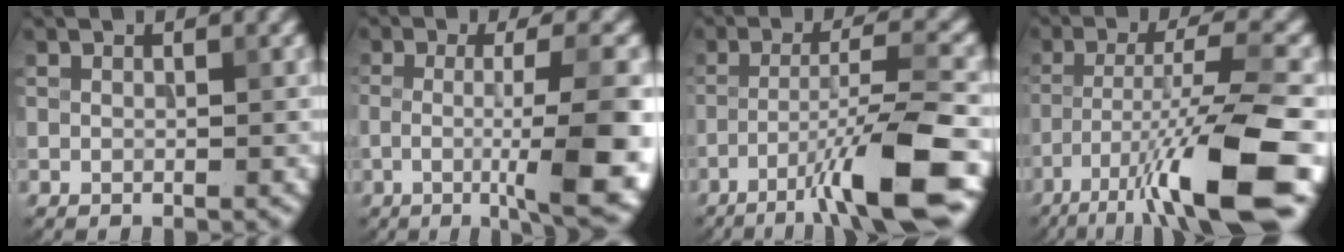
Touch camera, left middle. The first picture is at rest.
{"total": 10.2, "force": [-2.1, 2.3, 9.7], "torque": [-0.125, -0.009, -0.037]}
{"total": 9.0, "force": [-4.8, 1.1, 7.6], "torque": [-0.115, 0.013, -0.085]}
{"total": 12.9, "force": [-7.3, 2.2, 10.3], "torque": [-0.173, -0.001, -0.123]}